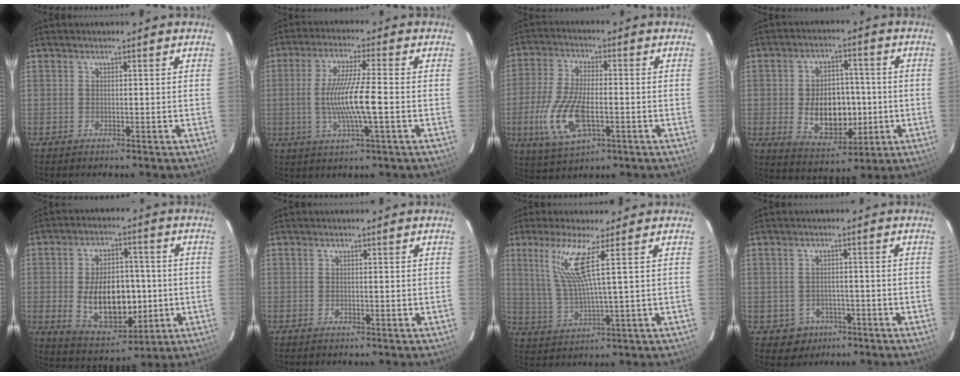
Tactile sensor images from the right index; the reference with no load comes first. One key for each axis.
{"total": 10.2, "fx": -1.6, "fy": 0.3, "fz": 10.1, "tx": -0.191, "ty": -0.009, "tz": -0.029}
{"total": 13.4, "fx": -3.7, "fy": 5.7, "fz": 11.6, "tx": -0.250, "ty": -0.011, "tz": -0.066}
{"total": 12.5, "fx": -1.6, "fy": 8.3, "fz": 9.1, "tx": -0.175, "ty": 0.005, "tz": -0.004}
{"total": 15.2, "fx": -1.6, "fy": 9.2, "fz": 12.0, "tx": -0.223, "ty": 0.002, "tz": 0.000}
{"total": 0.0}
{"total": 8.7, "fx": 3.9, "fy": -0.7, "fz": 7.8, "tx": -0.163, "ty": -0.010, "tz": 0.087}
{"total": 4.6, "fx": -2.0, "fy": 4.0, "fz": 0.5, "tx": -0.022, "ty": 0.013, "tz": -0.020}